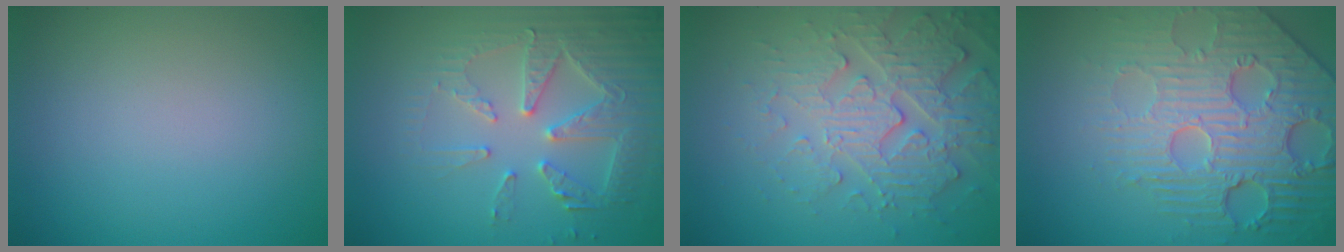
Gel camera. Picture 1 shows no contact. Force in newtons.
{"total": 4.5, "press": 4.4, "slide": 0.7}
{"total": 4.4, "press": 4.4, "slide": 0.5}
{"total": 6.7, "press": 5.5, "slide": 3.8}